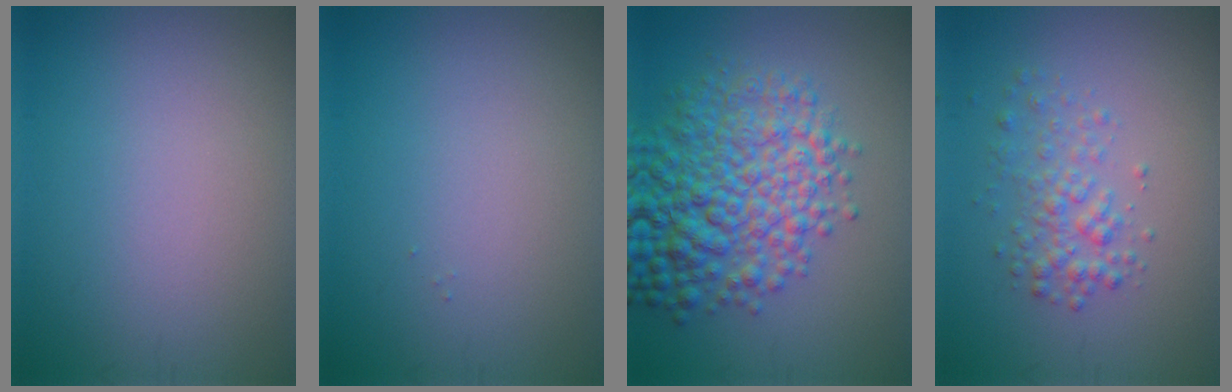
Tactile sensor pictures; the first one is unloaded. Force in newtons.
{"total": 0.0}
{"total": 8.4, "press": 8.4, "slide": 0.2}
{"total": 2.5, "press": 2.5, "slide": 0.1}